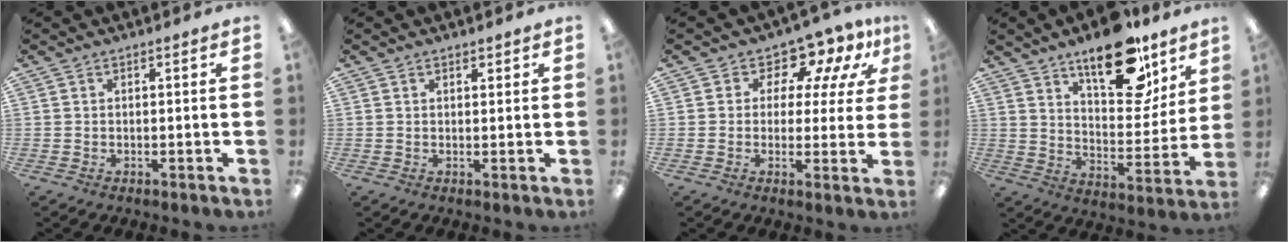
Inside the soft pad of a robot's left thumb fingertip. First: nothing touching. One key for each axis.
{"total": 1.5, "fx": 1.1, "fy": 0.7, "fz": 0.5, "tx": -0.004, "ty": 0.000, "tz": 0.019}
{"total": 8.4, "fx": 6.0, "fy": 4.8, "fz": 3.5, "tx": -0.065, "ty": -0.046, "tz": 0.106}
{"total": 20.7, "fx": 13.9, "fy": 9.3, "fz": 12.2, "tx": -0.159, "ty": -0.082, "tz": 0.229}